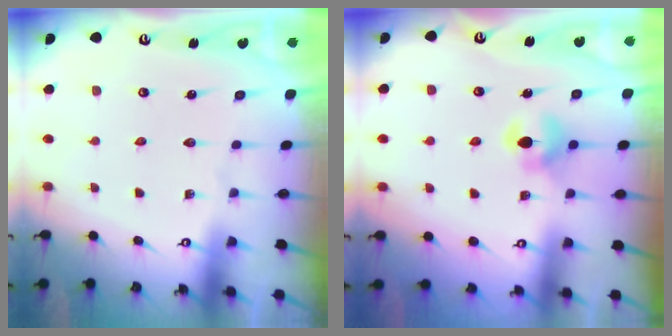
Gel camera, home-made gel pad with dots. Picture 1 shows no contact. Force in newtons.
{"total": 6.3, "press": 6.3, "slide": 0.4}